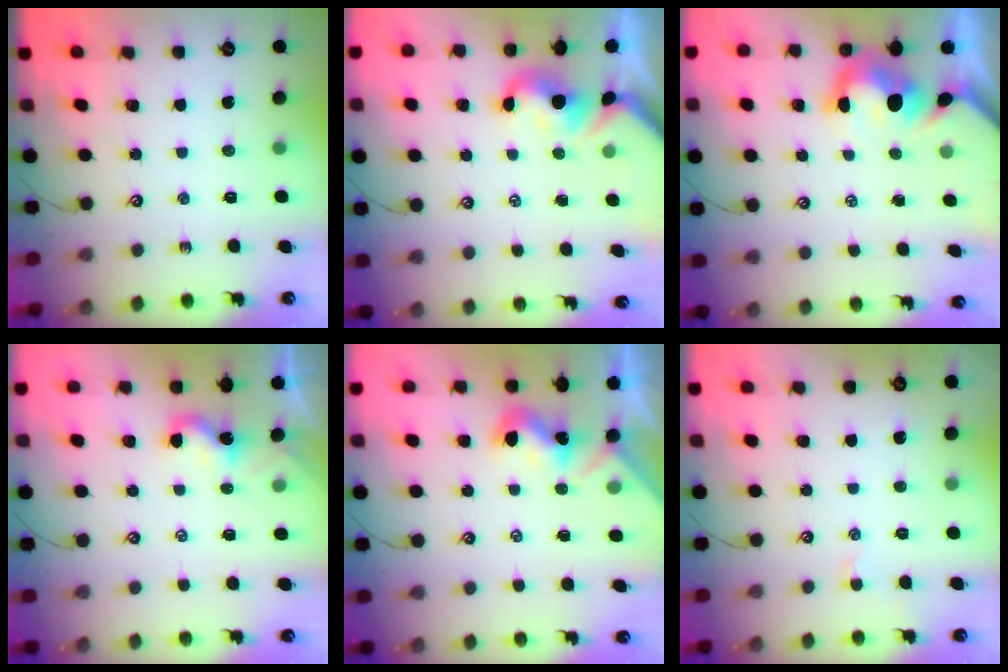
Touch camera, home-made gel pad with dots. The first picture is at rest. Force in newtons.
{"total": 0.9, "press": 0.5, "slide": 0.7}
{"total": 4.4, "press": 4.3, "slide": 1.0}
{"total": 1.1, "press": 1.1, "slide": 0.3}
{"total": 1.3, "press": 1.2, "slide": 0.3}
{"total": 1.9, "press": 1.9, "slide": 0.3}